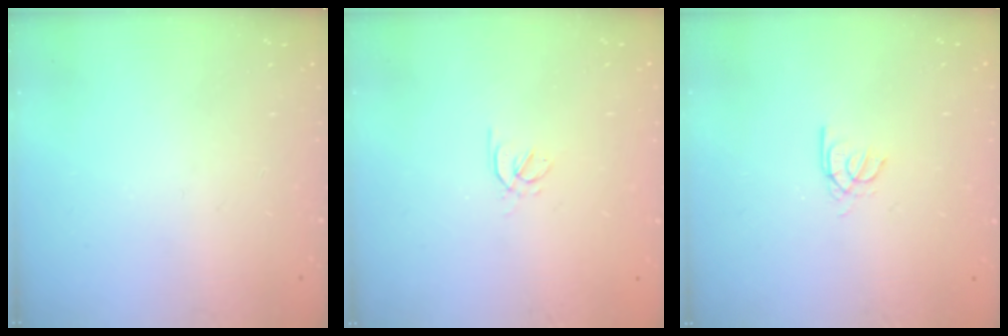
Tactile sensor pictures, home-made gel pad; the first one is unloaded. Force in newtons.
{"total": 1.6, "press": 1.5, "slide": 0.5}
{"total": 2.6, "press": 2.6, "slide": 0.3}